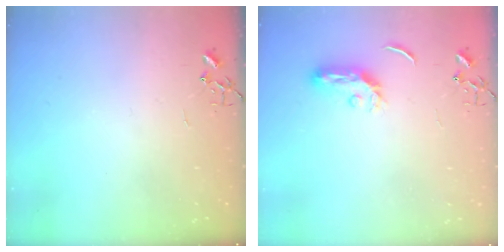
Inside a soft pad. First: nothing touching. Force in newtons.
{"total": 7.6, "press": 7.6, "slide": 0.4}